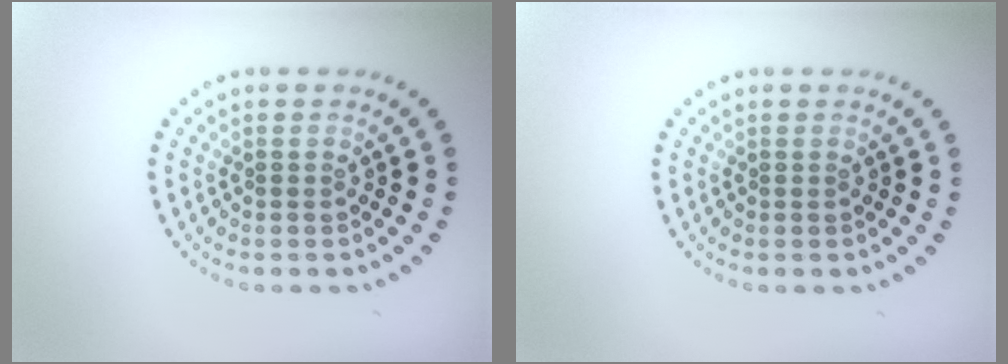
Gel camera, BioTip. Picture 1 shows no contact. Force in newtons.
{"total": 0.0}